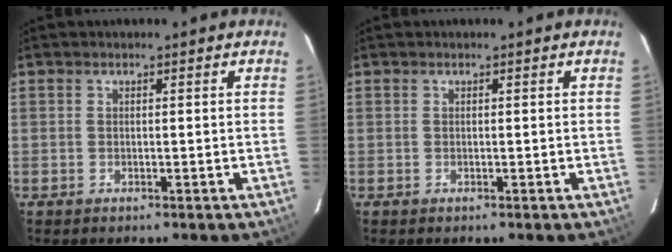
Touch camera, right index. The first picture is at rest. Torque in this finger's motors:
{"motor_torque": [-0.01, 0.01, 0.00, 0.00]}